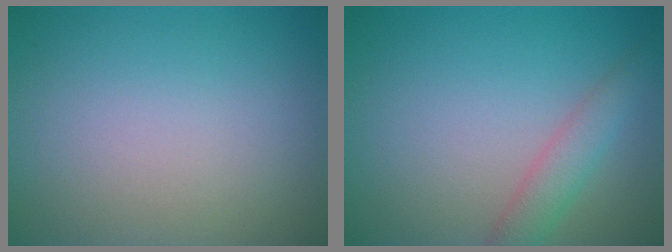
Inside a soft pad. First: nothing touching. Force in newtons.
{"total": 2.5, "press": 2.5, "slide": 0.1}